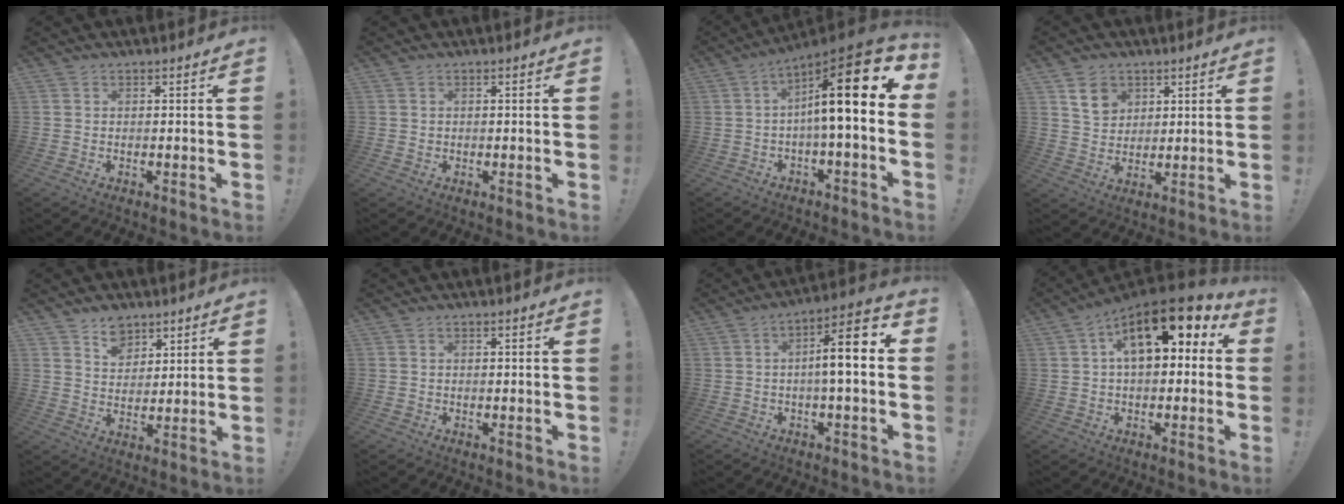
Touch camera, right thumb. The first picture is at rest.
{"total": 0.7, "force": [0.1, 0.7, 0.1], "torque": [-0.009, 0.006, 0.004]}
{"total": 18.2, "force": [3.6, 2.9, 17.6], "torque": [-0.265, -0.028, 0.051]}
{"total": 7.6, "force": [4.1, 5.8, 2.6], "torque": [-0.029, -0.020, 0.078]}
{"total": 7.6, "force": [5.5, 5.1, 1.5], "torque": [-0.026, -0.036, 0.106]}
{"total": 0.6, "force": [-0.1, 0.5, 0.0], "torque": [-0.006, 0.005, -0.001]}
{"total": 11.1, "force": [0.4, 2.4, 10.8], "torque": [-0.160, -0.001, -0.002]}
{"total": 15.7, "force": [6.2, 7.4, 12.4], "torque": [-0.175, -0.025, 0.105]}